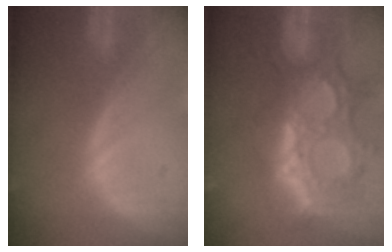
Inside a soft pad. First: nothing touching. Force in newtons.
{"total": 12.9, "press": 11.1, "slide": 6.7}